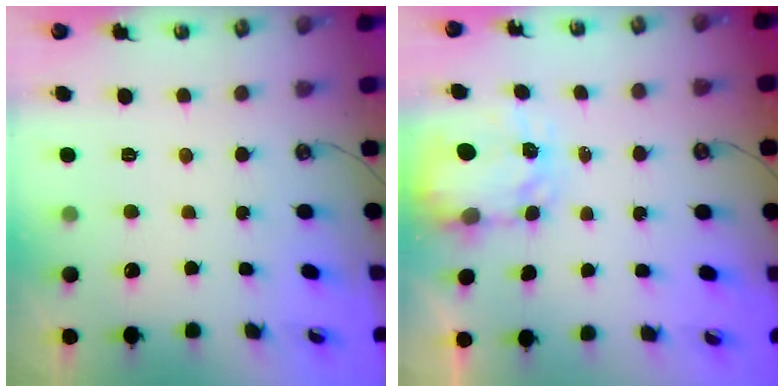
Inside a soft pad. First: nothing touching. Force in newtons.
{"total": 3.3, "press": 3.3, "slide": 0.6}